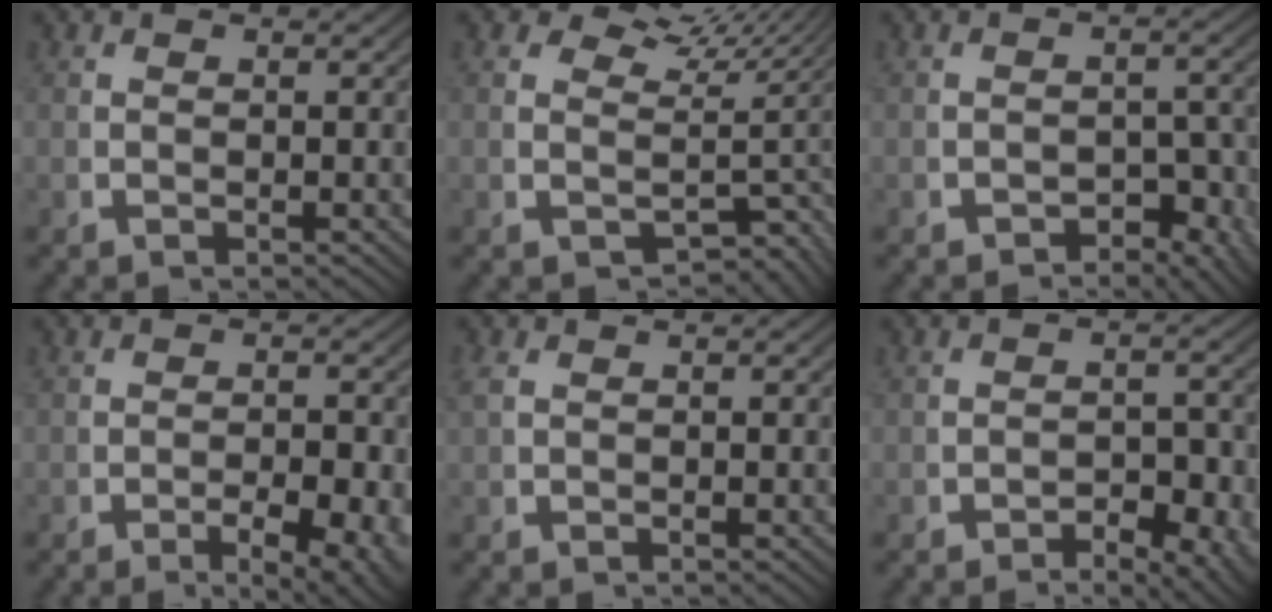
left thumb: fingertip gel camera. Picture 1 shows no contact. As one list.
[{"total": 6.0, "force": [1.2, 4.4, 3.9], "torque": [-0.045, -0.015, 0.024]}, {"total": 3.3, "force": [-2.1, 1.9, 1.8], "torque": [-0.023, -0.015, -0.034]}, {"total": 5.8, "force": [-2.1, 2.6, 4.8], "torque": [-0.074, -0.022, -0.027]}, {"total": 0.7, "force": [0.4, 0.4, 0.4], "torque": [-0.016, -0.004, 0.014]}, {"total": 5.3, "force": [-2.9, 2.9, 3.3], "torque": [-0.048, -0.025, -0.040]}]